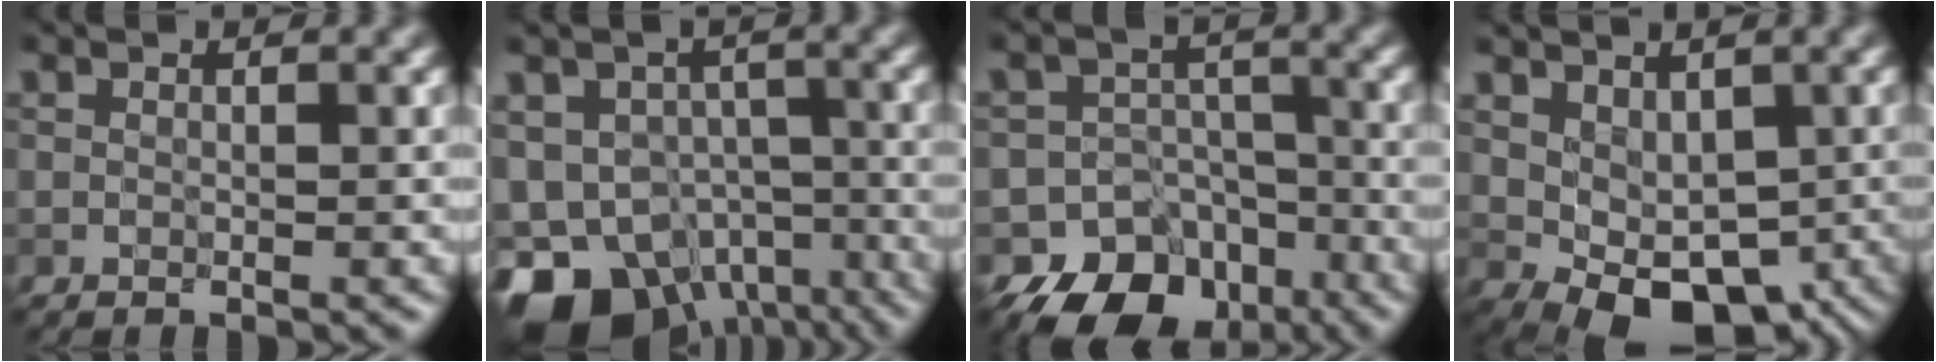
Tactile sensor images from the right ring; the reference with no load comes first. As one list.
[{"total": 12.0, "force": [-7.6, 7.6, 5.5], "torque": [-0.100, -0.024, -0.111]}, {"total": 11.6, "force": [-7.7, 8.2, 2.7], "torque": [-0.026, -0.012, -0.124]}, {"total": 6.0, "force": [-0.7, 4.1, 4.3], "torque": [-0.065, -0.012, -0.004]}]